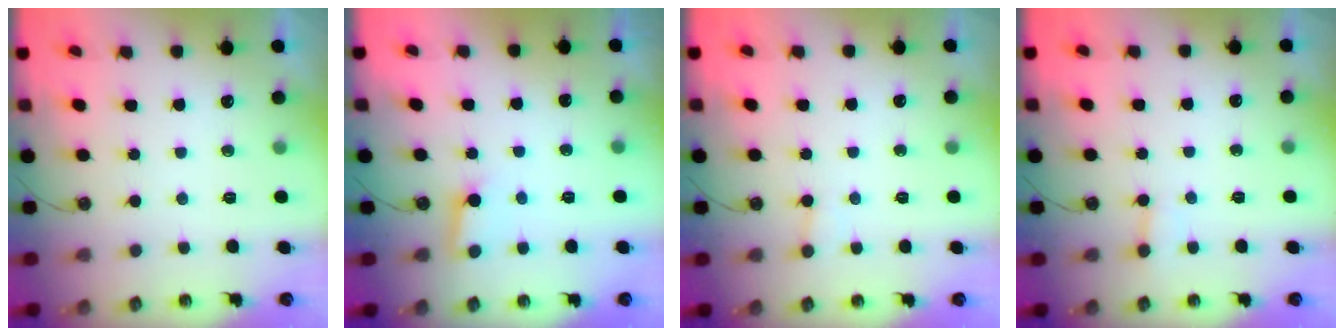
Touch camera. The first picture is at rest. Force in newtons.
{"total": 3.5, "press": 3.5, "slide": 0.4}
{"total": 5.4, "press": 5.4, "slide": 0.5}
{"total": 2.7, "press": 2.7, "slide": 0.2}